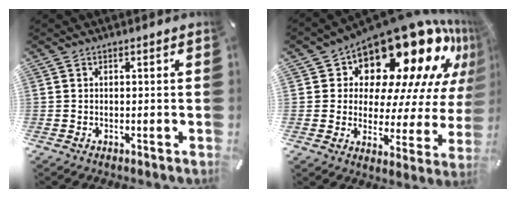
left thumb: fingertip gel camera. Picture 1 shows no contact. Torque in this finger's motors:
{"motor_torque": [2.38, 2.37, 1.59, -1.18, 0.21]}